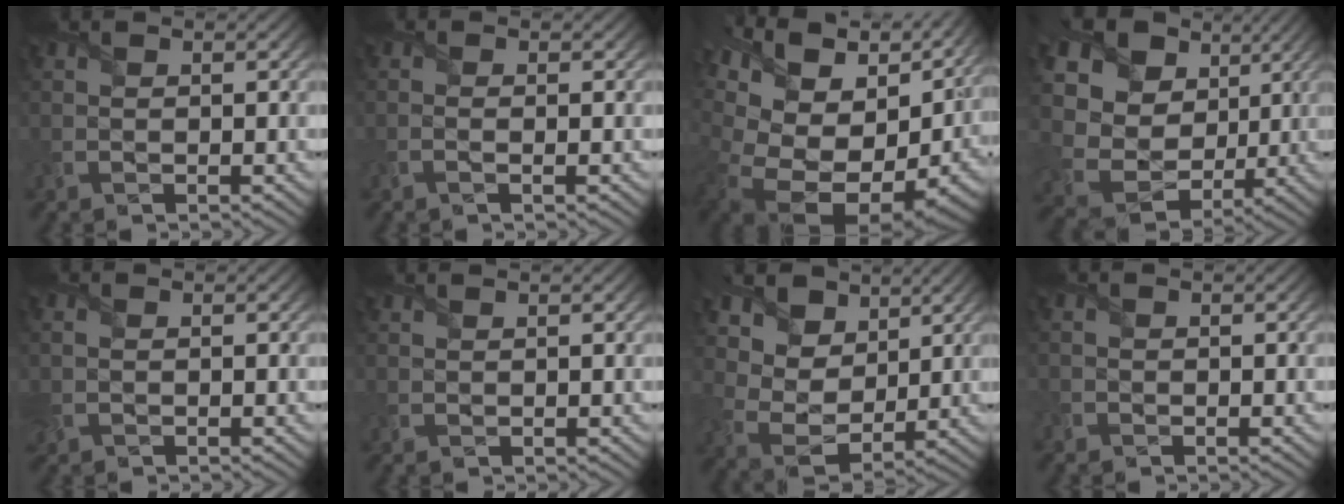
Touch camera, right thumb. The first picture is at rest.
{"total": 0.8, "force": [-0.4, -0.2, 0.7], "torque": [-0.017, 0.001, -0.011]}
{"total": 18.0, "force": [2.0, 12.3, 13.0], "torque": [-0.232, -0.029, 0.092]}
{"total": 13.9, "force": [5.6, 10.9, 6.7], "torque": [-0.169, 0.015, 0.104]}
{"total": 1.4, "force": [0.0, 1.1, 1.0], "torque": [-0.032, 0.000, 0.001]}
{"total": 0.6, "force": [0.5, -0.3, -0.1], "torque": [-0.003, 0.000, 0.013]}
{"total": 8.3, "force": [5.1, 5.3, 3.8], "torque": [-0.109, -0.007, 0.086]}
{"total": 0.9, "force": [-0.6, 0.6, -0.4], "torque": [0.001, -0.001, -0.014]}